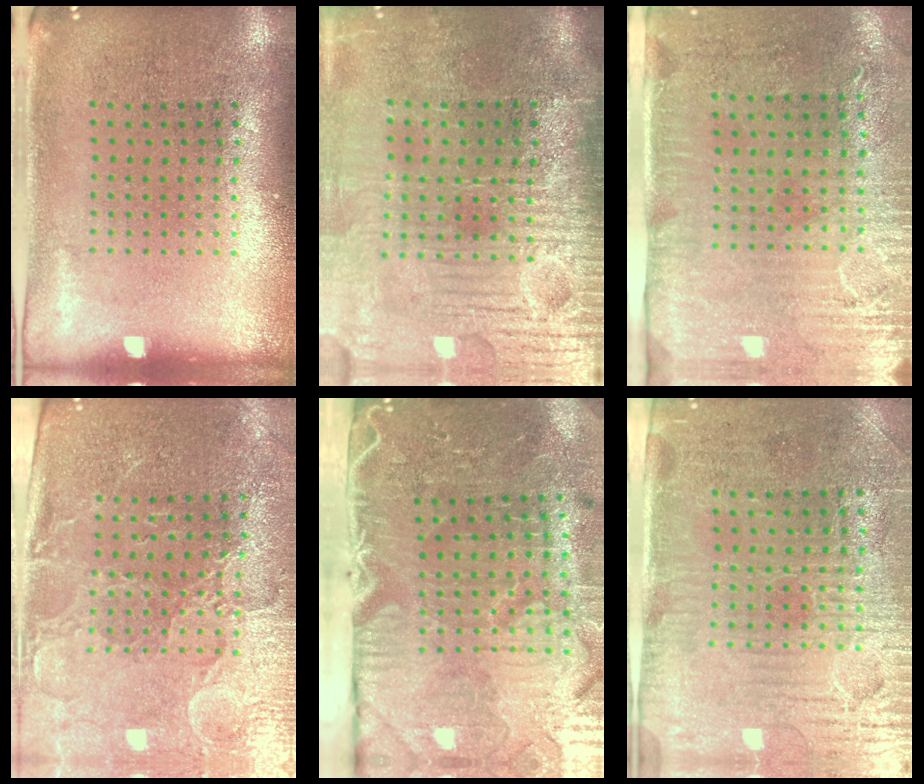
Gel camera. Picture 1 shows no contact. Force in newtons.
{"total": 4.6, "press": 4.0, "slide": 2.2}
{"total": 3.0, "press": 2.5, "slide": 1.7}
{"total": 3.5, "press": 3.4, "slide": 1.1}
{"total": 5.3, "press": 4.3, "slide": 3.1}
{"total": 3.6, "press": 3.2, "slide": 1.5}